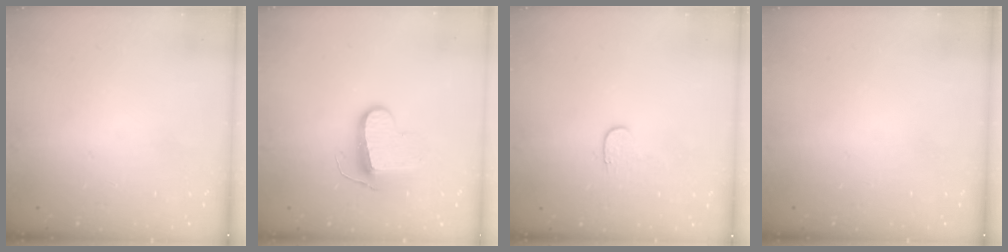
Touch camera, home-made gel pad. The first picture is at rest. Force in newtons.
{"total": 9.6, "press": 9.6, "slide": 0.2}
{"total": 3.6, "press": 3.6, "slide": 0.3}
{"total": 0.0}